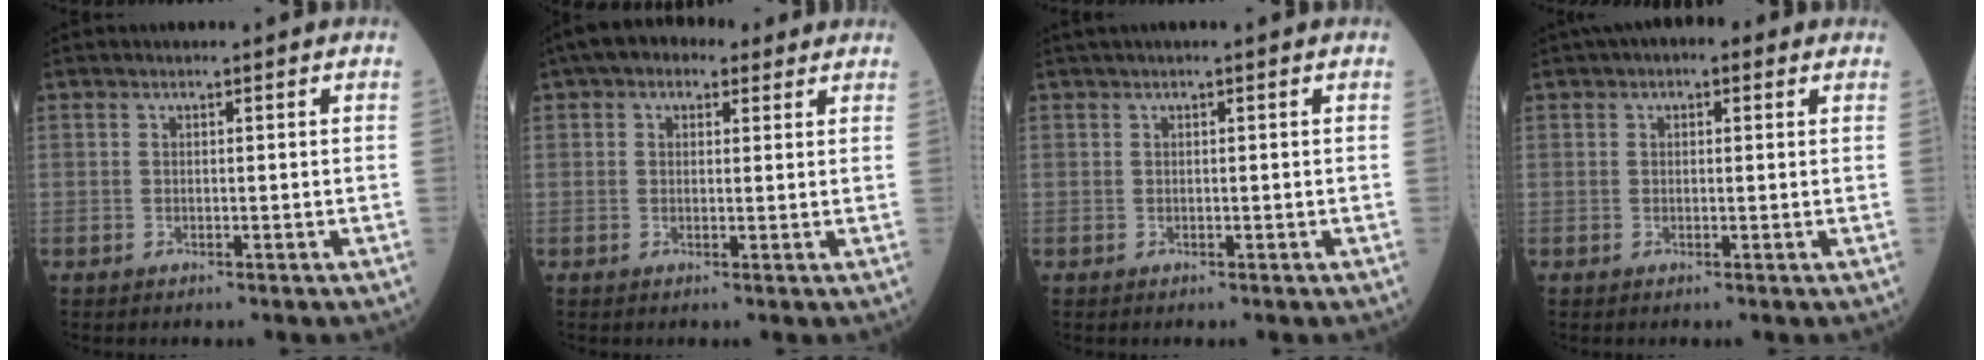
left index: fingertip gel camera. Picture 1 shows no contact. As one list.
[{"total": 6.2, "force": [3.9, 3.4, 3.3], "torque": [-0.054, 0.040, 0.060]}, {"total": 1.2, "force": [0.8, -0.2, 0.9], "torque": [-0.021, 0.015, 0.020]}, {"total": 3.3, "force": [1.8, 1.7, 2.1], "torque": [-0.036, 0.024, 0.024]}]